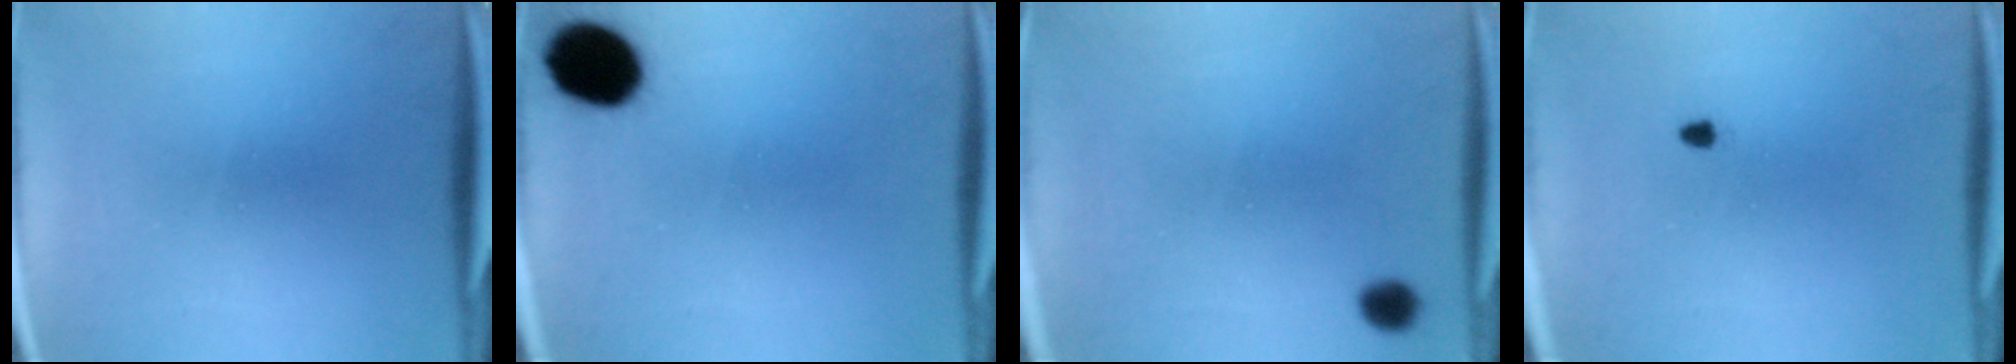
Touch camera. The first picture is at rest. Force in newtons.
{"total": 13.1}
{"total": 2.2}
{"total": 0.8}